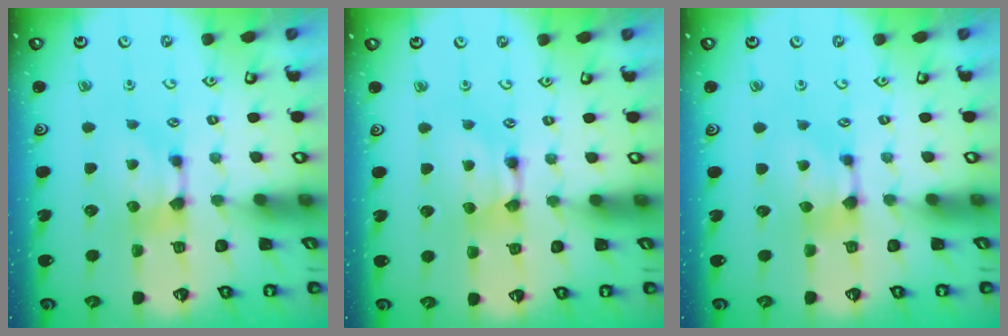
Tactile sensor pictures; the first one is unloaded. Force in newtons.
{"total": 1.6, "press": 1.6, "slide": 0.1}
{"total": 0.8, "press": 0.5, "slide": 0.6}